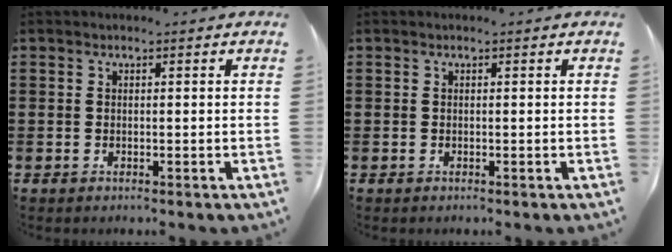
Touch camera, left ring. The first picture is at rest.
{"total": 0.0}